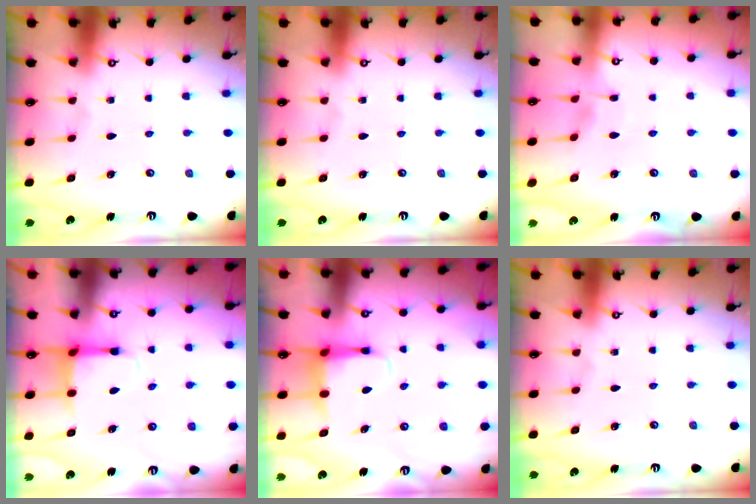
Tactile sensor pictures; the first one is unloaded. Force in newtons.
{"total": 0.0}
{"total": 3.1, "press": 3.0, "slide": 0.5}
{"total": 3.9, "press": 3.7, "slide": 1.2}
{"total": 5.3, "press": 5.3, "slide": 0.4}
{"total": 0.0}